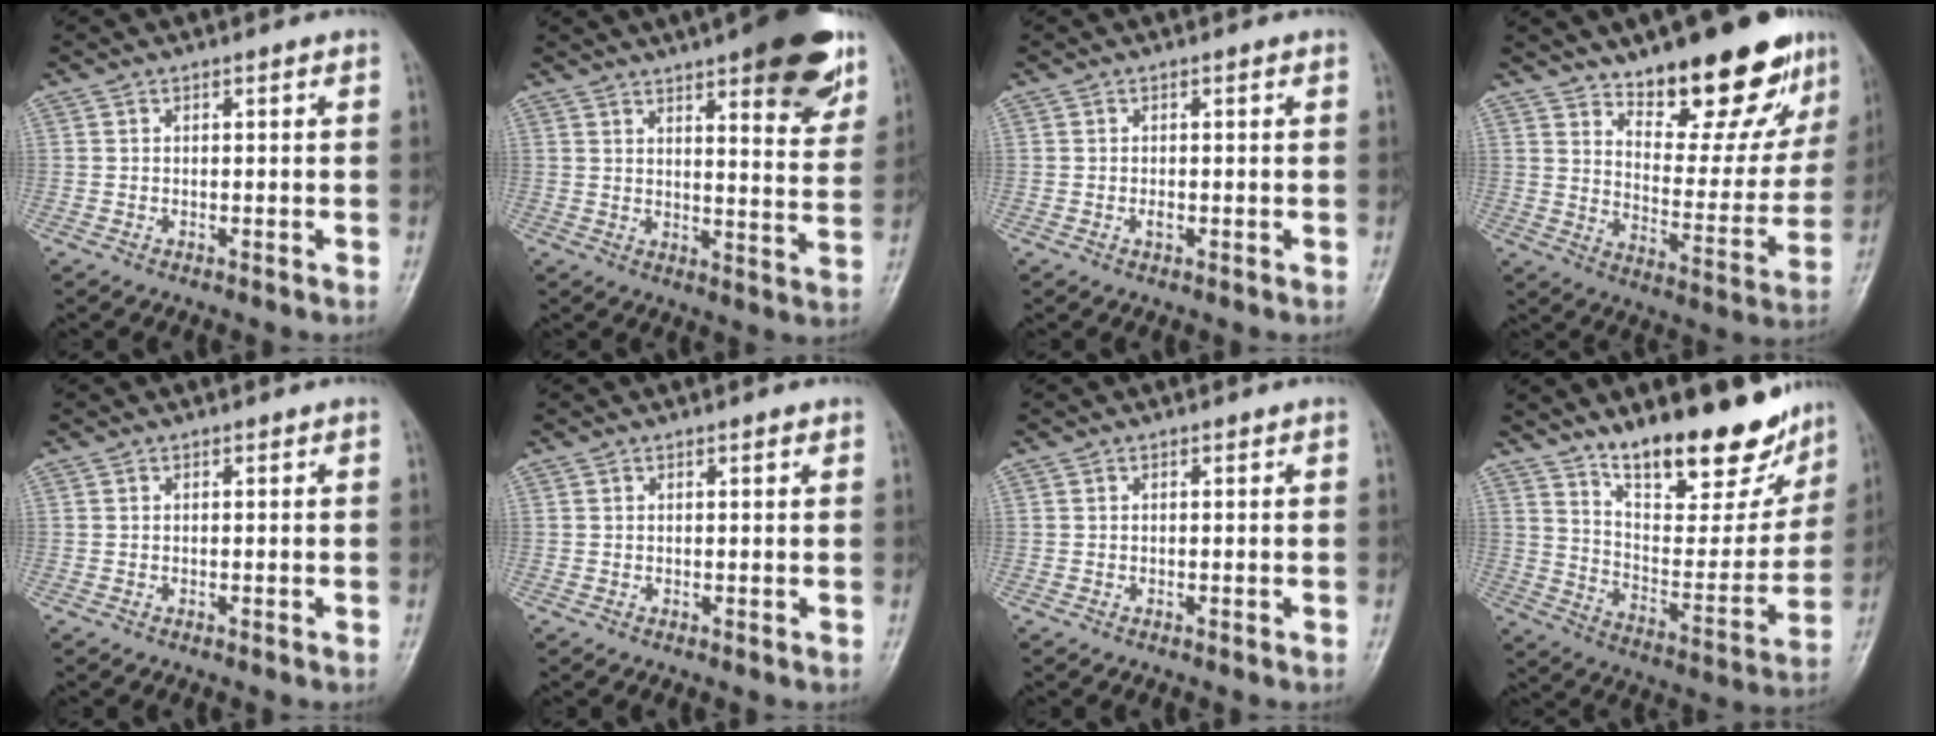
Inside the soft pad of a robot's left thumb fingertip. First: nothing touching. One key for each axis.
{"total": 18.1, "fx": 10.8, "fy": 5.1, "fz": 13.6, "tx": -0.149, "ty": -0.044, "tz": 0.141}
{"total": 1.3, "fx": -0.1, "fy": 0.6, "fz": 1.2, "tx": -0.015, "ty": 0.002, "tz": 0.000}
{"total": 20.6, "fx": 13.9, "fy": 7.6, "fz": 13.1, "tx": -0.130, "ty": -0.084, "tz": 0.209}
{"total": 0.0}
{"total": 0.8, "fx": 0.5, "fy": 0.2, "fz": 0.6, "tx": -0.007, "ty": -0.001, "tz": 0.005}
{"total": 0.0}
{"total": 21.0, "fx": 15.5, "fy": 7.6, "fz": 12.0, "tx": -0.126, "ty": -0.096, "tz": 0.246}